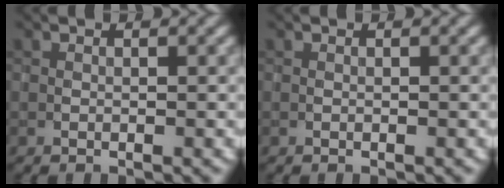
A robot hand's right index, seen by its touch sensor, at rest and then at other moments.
{"total": 0.0}